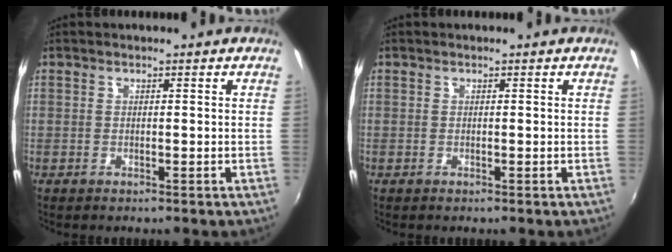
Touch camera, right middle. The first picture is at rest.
{"total": 0.0}